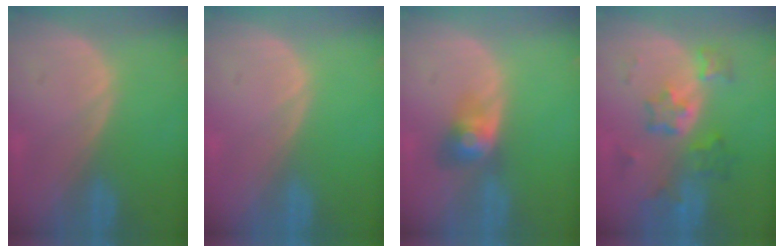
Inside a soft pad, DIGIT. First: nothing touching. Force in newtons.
{"total": 0.0}
{"total": 3.9, "press": 3.9, "slide": 0.2}
{"total": 7.0, "press": 6.5, "slide": 2.6}